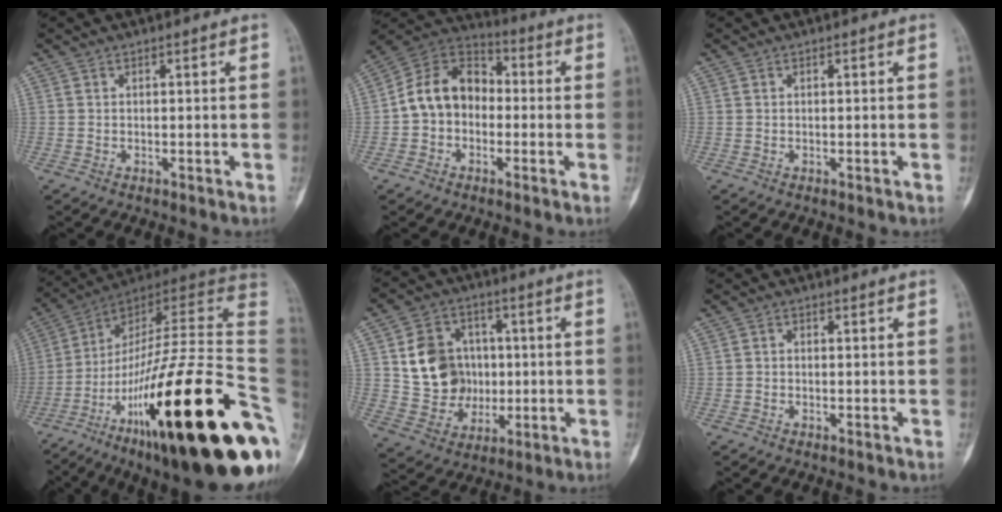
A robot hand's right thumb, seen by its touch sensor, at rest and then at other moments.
{"total": 12.5, "force": [-1.1, 9.7, 7.7], "torque": [-0.115, 0.043, -0.036]}
{"total": 0.0}
{"total": 39.3, "force": [-11.6, 8.6, 36.5], "torque": [-0.497, 0.074, -0.188]}
{"total": 13.8, "force": [1.5, 11.8, 7.0], "torque": [-0.077, 0.005, 0.040]}
{"total": 0.7, "force": [-0.3, 0.5, 0.3], "torque": [-0.003, 0.002, -0.010]}